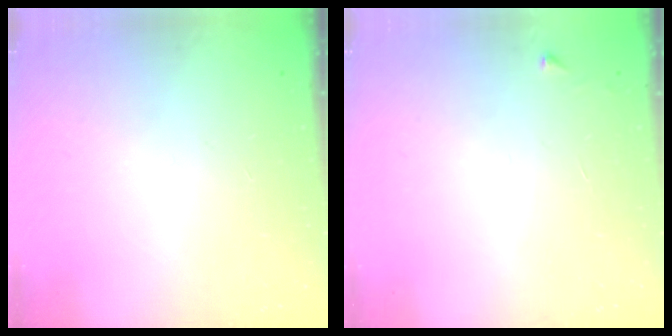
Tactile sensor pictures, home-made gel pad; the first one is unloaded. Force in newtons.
{"total": 2.6, "press": 2.6, "slide": 0.3}